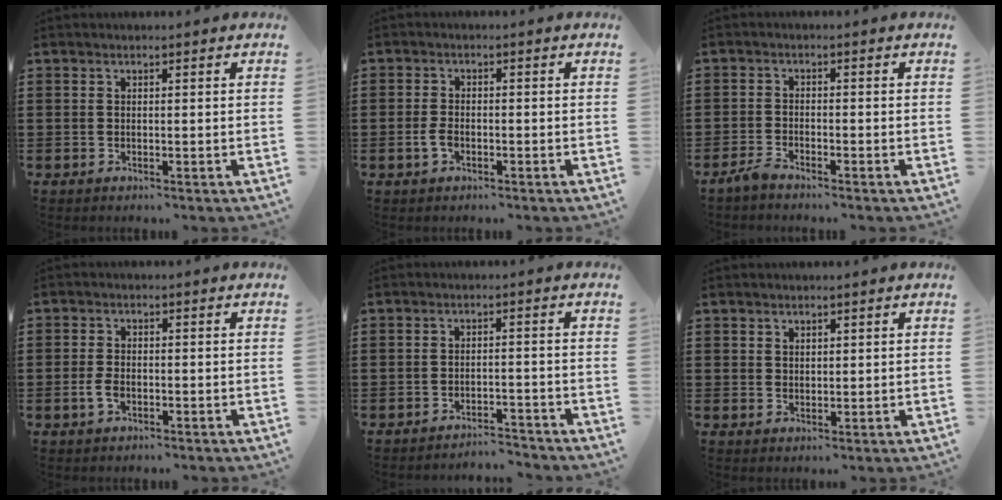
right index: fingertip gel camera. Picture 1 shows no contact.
{"total": 2.4, "force": [-0.9, 1.3, 1.8], "torque": [-0.043, -0.002, -0.020]}
{"total": 2.0, "force": [-1.9, 0.2, 0.7], "torque": [-0.020, 0.001, -0.039]}
{"total": 2.6, "force": [-0.9, 1.4, 1.9], "torque": [-0.052, -0.004, -0.021]}
{"total": 2.9, "force": [-2.9, 0.0, 0.2], "torque": [-0.010, 0.001, -0.061]}
{"total": 1.6, "force": [1.3, 0.9, 0.2], "torque": [-0.005, 0.003, 0.026]}